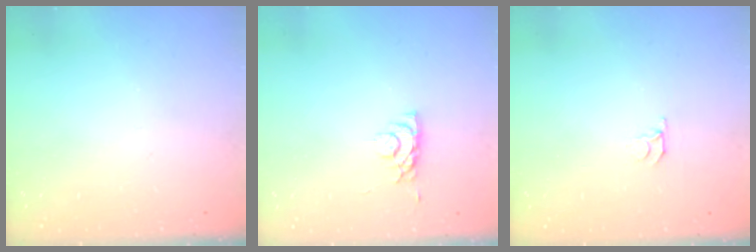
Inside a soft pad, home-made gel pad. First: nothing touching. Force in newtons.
{"total": 4.3, "press": 4.3, "slide": 0.8}
{"total": 3.0, "press": 3.0, "slide": 0.3}